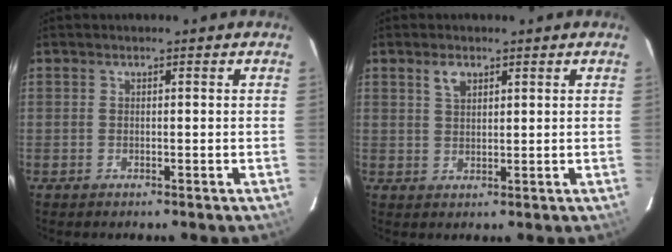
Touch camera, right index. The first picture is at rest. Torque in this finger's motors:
{"motor_torque": [0.01, 0.02, 0.03, 0.03]}